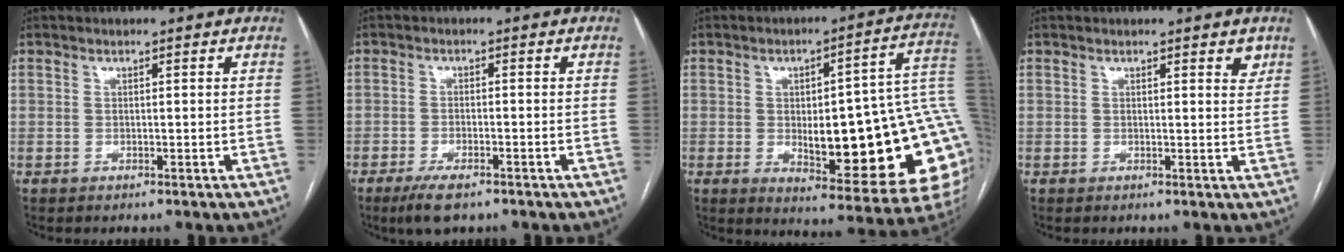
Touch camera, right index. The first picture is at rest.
{"total": 5.0, "force": [-3.5, 1.3, 3.4], "torque": [-0.066, -0.012, -0.055]}
{"total": 24.3, "force": [-0.9, 6.0, 23.5], "torque": [-0.220, 0.021, 0.005]}
{"total": 1.8, "force": [1.2, 0.5, 1.2], "torque": [-0.014, -0.006, 0.013]}